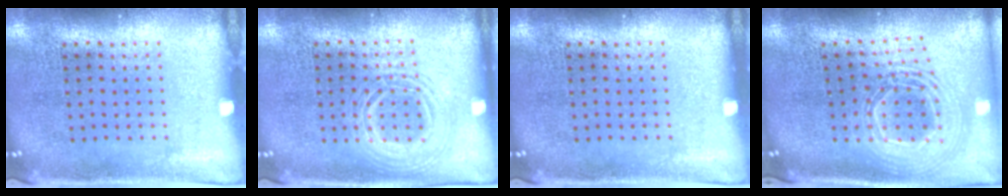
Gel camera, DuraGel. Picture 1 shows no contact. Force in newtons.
{"total": 1.3, "press": 1.3, "slide": 0.1}
{"total": 0.0}
{"total": 2.4, "press": 1.8, "slide": 1.6}